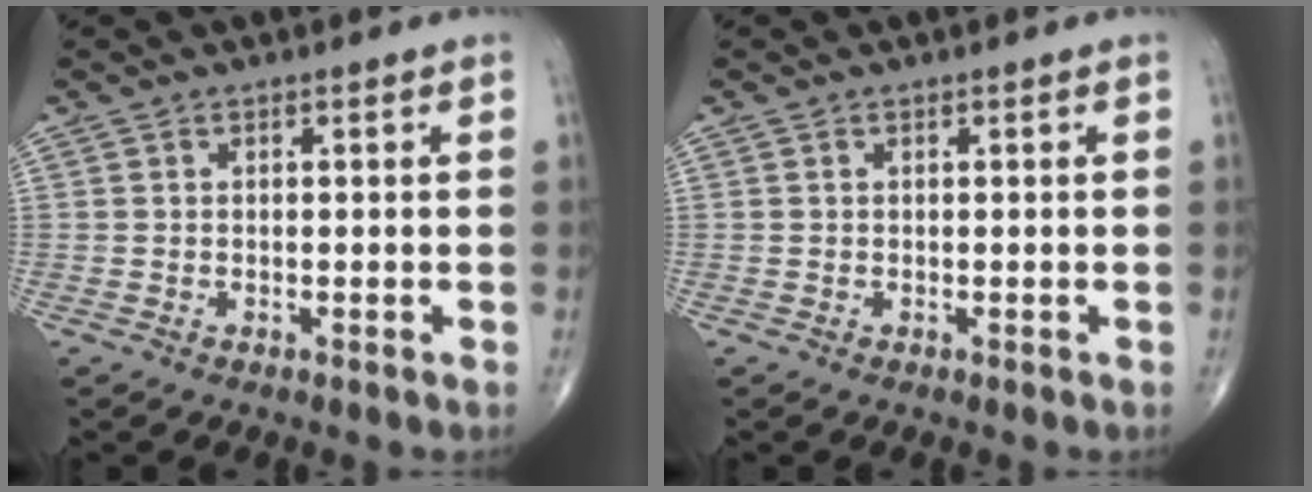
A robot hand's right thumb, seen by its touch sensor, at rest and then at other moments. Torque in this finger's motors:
{"motor_torque": [-0.25, -0.03, -0.15, -0.11, 0.00]}